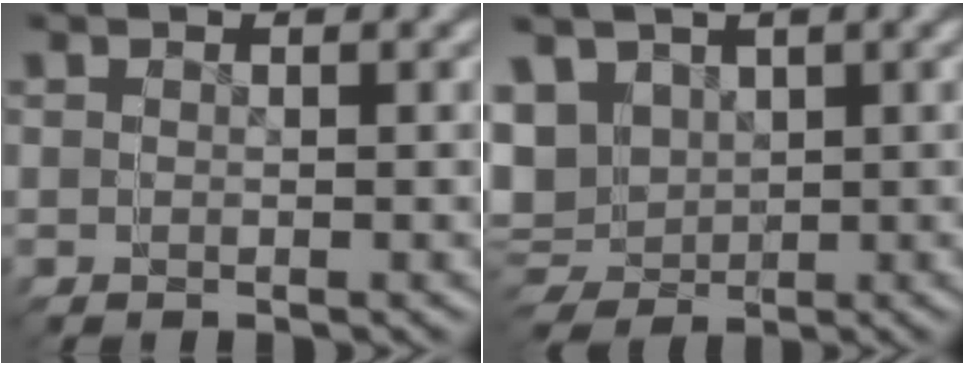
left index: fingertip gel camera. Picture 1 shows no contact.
{"total": 8.1, "force": [0.3, 7.7, 2.5], "torque": [-0.079, -0.033, 0.011]}